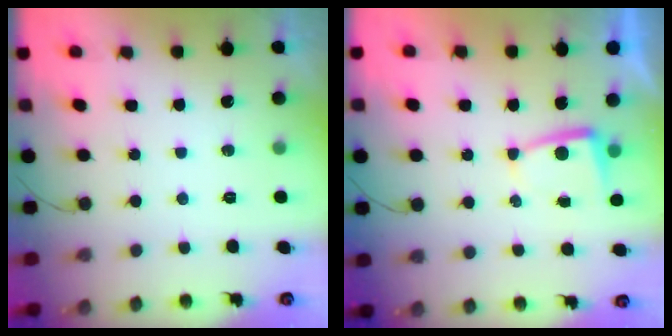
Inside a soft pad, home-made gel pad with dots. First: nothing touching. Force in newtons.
{"total": 2.9, "press": 2.9, "slide": 0.4}